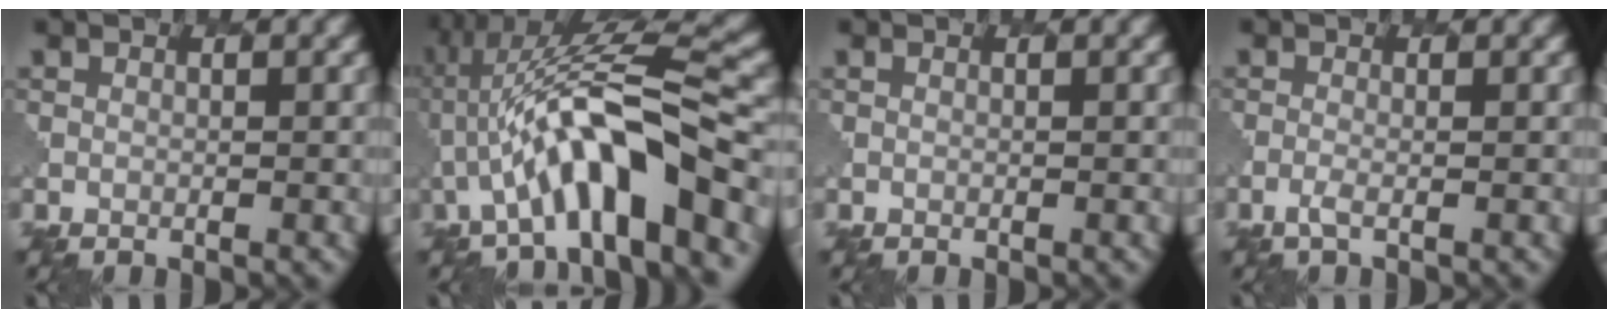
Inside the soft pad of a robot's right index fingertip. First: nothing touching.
{"total": 10.1, "force": [-2.3, 2.5, 9.5], "torque": [-0.162, 0.025, -0.034]}
{"total": 0.0}
{"total": 1.2, "force": [-0.4, 0.4, 1.0], "torque": [-0.016, 0.000, -0.015]}